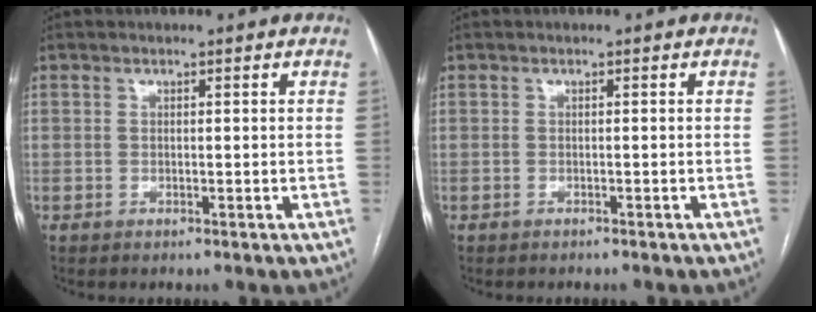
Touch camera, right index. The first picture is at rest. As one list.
[{"total": 1.7, "force": [-1.5, 0.5, 0.4], "torque": [-0.011, -0.001, -0.018]}]